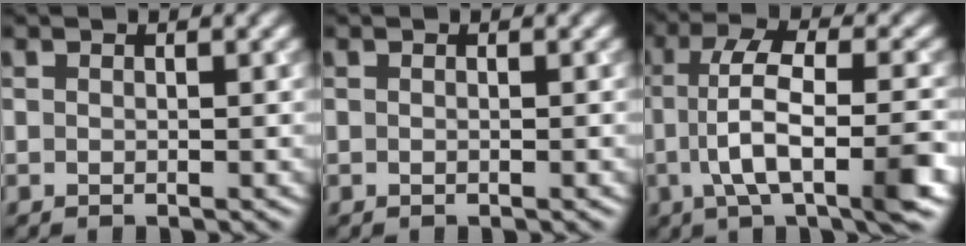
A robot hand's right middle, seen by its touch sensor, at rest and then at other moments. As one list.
[{"total": 0.0}, {"total": 8.0, "force": [-1.4, 2.4, 7.5], "torque": [-0.127, 0.010, -0.026]}]